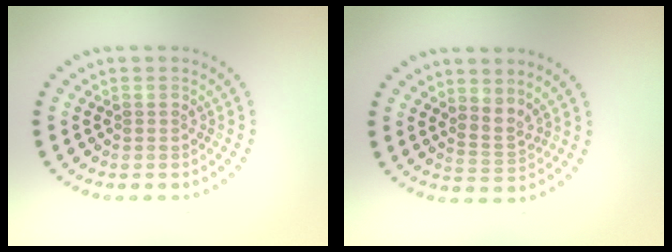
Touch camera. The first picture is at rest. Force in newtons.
{"total": 2.1, "press": 1.3, "slide": 1.6}